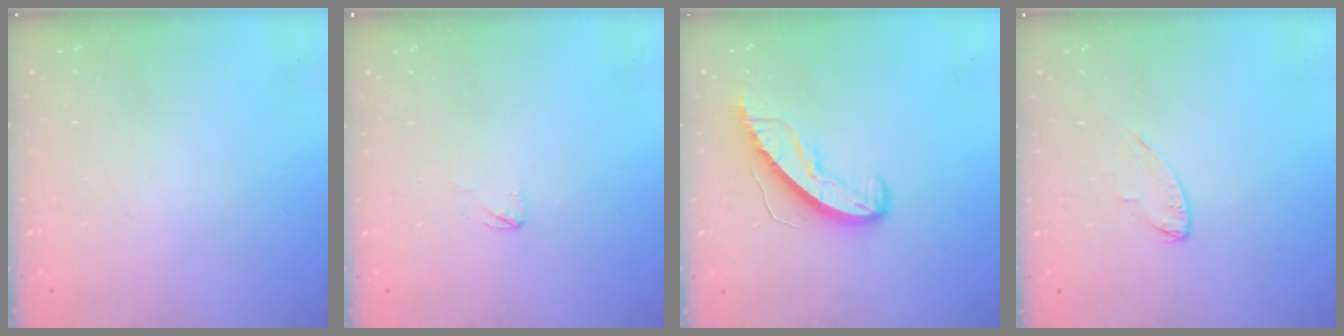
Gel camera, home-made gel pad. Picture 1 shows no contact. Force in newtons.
{"total": 2.3, "press": 2.3, "slide": 0.2}
{"total": 8.5, "press": 8.5, "slide": 0.4}
{"total": 3.6, "press": 3.6, "slide": 0.4}